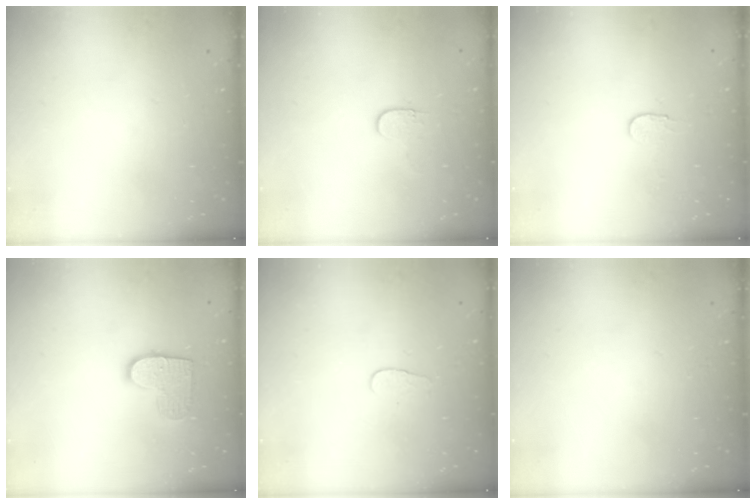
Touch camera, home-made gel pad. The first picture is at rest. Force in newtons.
{"total": 3.6, "press": 3.6, "slide": 0.4}
{"total": 2.9, "press": 2.9, "slide": 0.3}
{"total": 9.9, "press": 9.9, "slide": 0.4}
{"total": 3.3, "press": 3.3, "slide": 0.3}
{"total": 0.0}